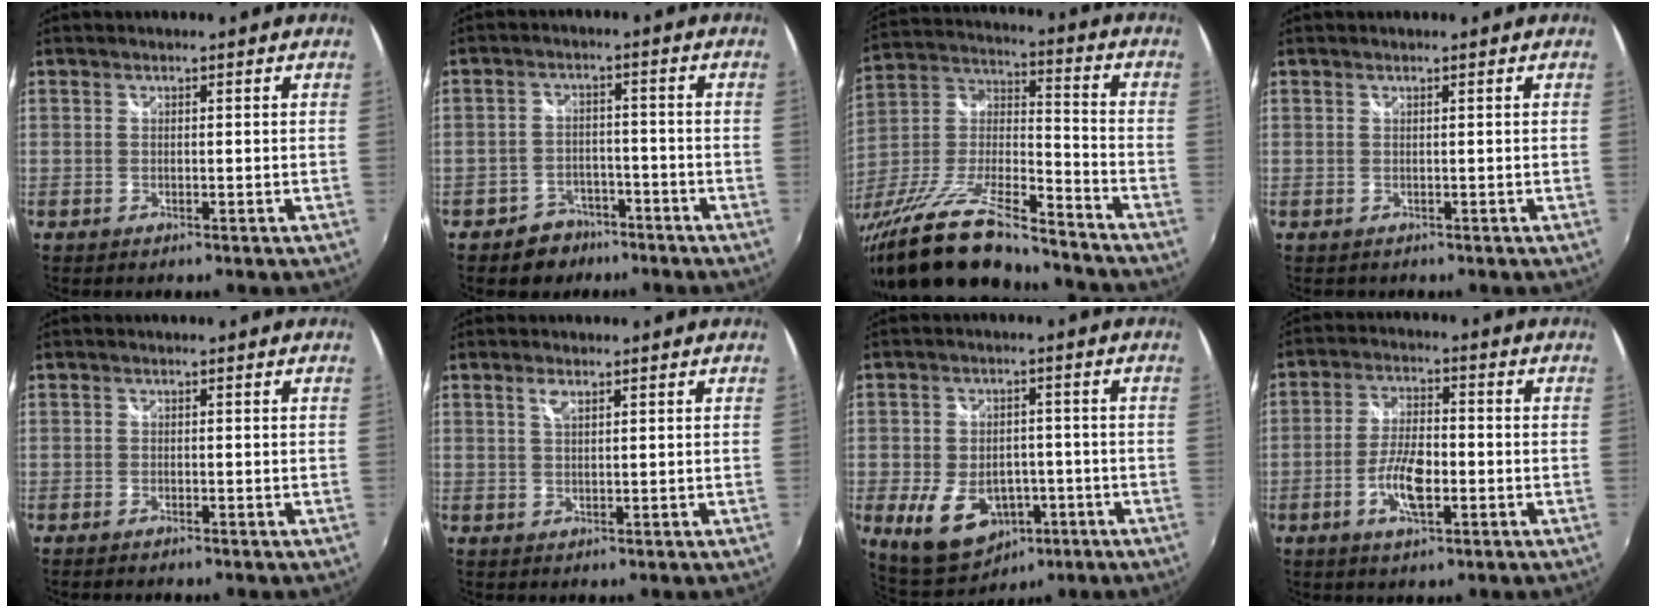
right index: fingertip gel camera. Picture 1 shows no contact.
{"total": 6.5, "force": [-4.5, 4.5, 0.9], "torque": [-0.037, 0.021, -0.066]}
{"total": 22.7, "force": [-18.0, 4.4, 13.1], "torque": [-0.253, -0.029, -0.310]}
{"total": 0.0}
{"total": 1.0, "force": [-0.9, 0.3, 0.4], "torque": [-0.010, -0.004, -0.018]}
{"total": 1.9, "force": [1.1, 0.7, 1.4], "torque": [-0.027, 0.002, 0.018]}
{"total": 11.9, "force": [-4.7, 8.4, 6.9], "torque": [-0.161, -0.014, -0.062]}
{"total": 7.9, "force": [-2.6, 3.1, 6.7], "torque": [-0.136, 0.001, -0.050]}